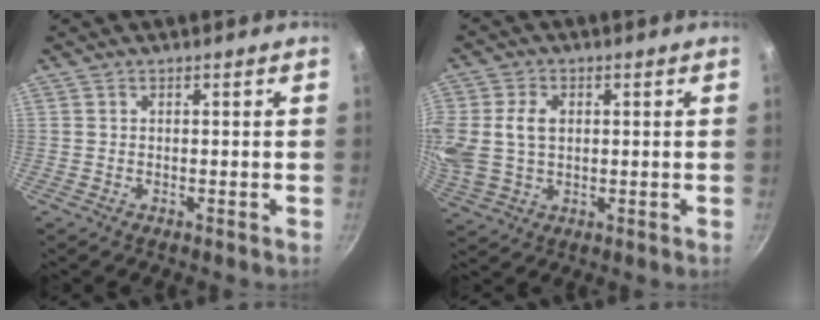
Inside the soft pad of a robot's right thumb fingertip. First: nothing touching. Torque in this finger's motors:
{"motor_torque": [1.20, 2.64, 1.47, -0.29, 0.53]}